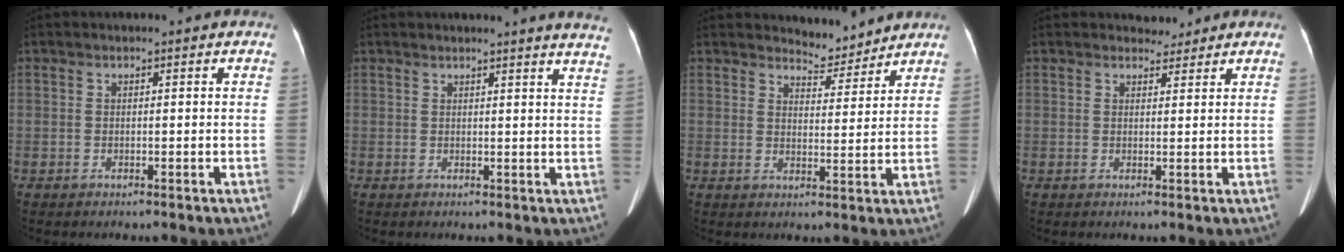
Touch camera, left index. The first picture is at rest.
{"total": 8.5, "force": [8.0, -0.7, 2.6], "torque": [-0.026, -0.050, 0.060]}
{"total": 4.7, "force": [4.6, 0.9, -0.3], "torque": [-0.002, -0.006, 0.065]}
{"total": 2.0, "force": [1.8, 0.8, -0.2], "torque": [0.004, -0.003, 0.026]}